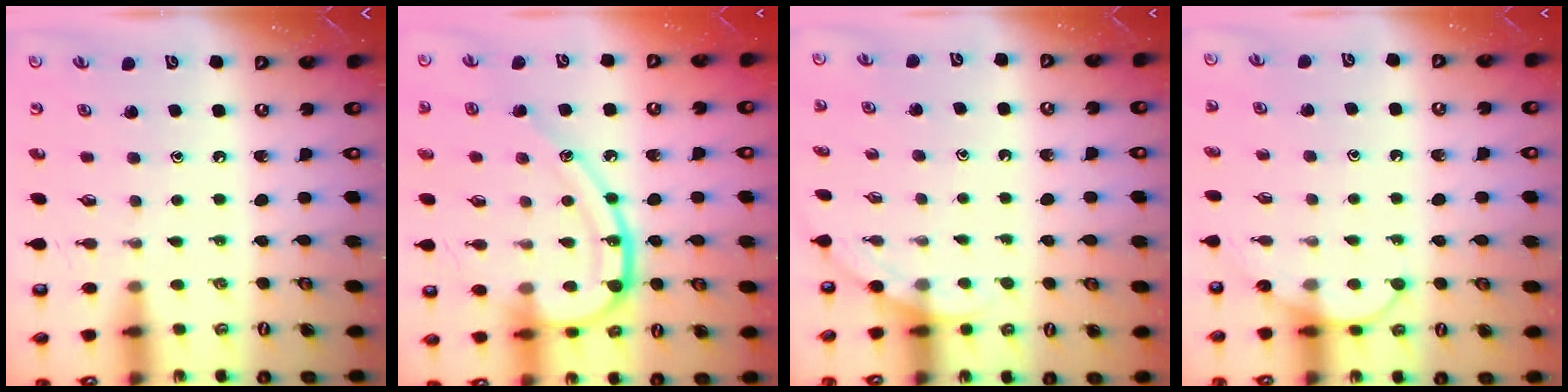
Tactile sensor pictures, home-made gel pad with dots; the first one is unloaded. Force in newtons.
{"total": 16.6, "press": 16.5, "slide": 1.2}
{"total": 2.5, "press": 2.5, "slide": 0.2}
{"total": 8.5, "press": 8.4, "slide": 0.5}